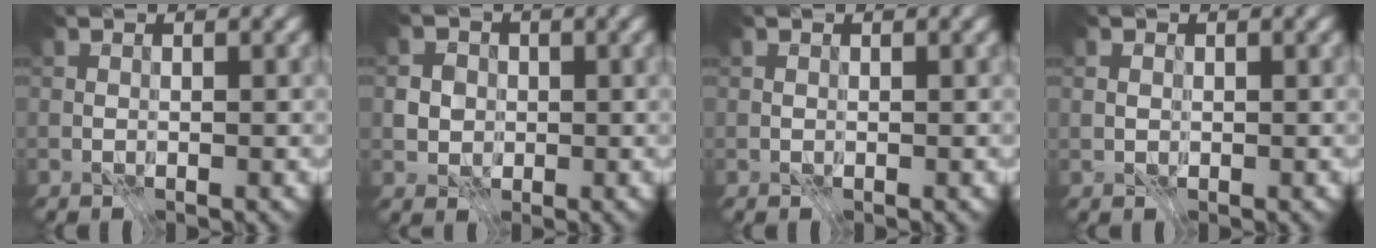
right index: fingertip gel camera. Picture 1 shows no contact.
{"total": 3.3, "force": [-0.2, 3.0, 1.3], "torque": [-0.017, 0.007, -0.009]}
{"total": 0.0}
{"total": 0.8, "force": [0.0, 0.8, 0.4], "torque": [-0.009, -0.001, -0.002]}